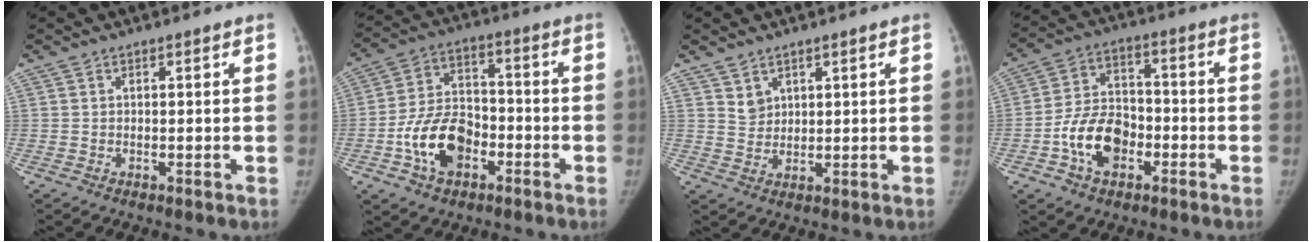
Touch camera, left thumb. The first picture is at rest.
{"total": 12.6, "force": [-4.9, 8.4, 8.0], "torque": [-0.122, 0.033, -0.088]}
{"total": 2.8, "force": [1.9, 2.0, 0.6], "torque": [0.007, -0.017, 0.039]}
{"total": 11.6, "force": [-4.3, 8.0, 7.3], "torque": [-0.106, 0.031, -0.079]}